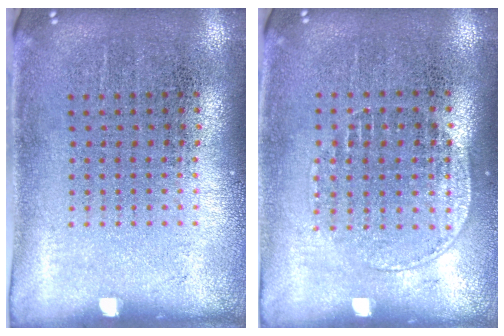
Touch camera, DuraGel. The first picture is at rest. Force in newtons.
{"total": 1.2, "press": 1.0, "slide": 0.5}